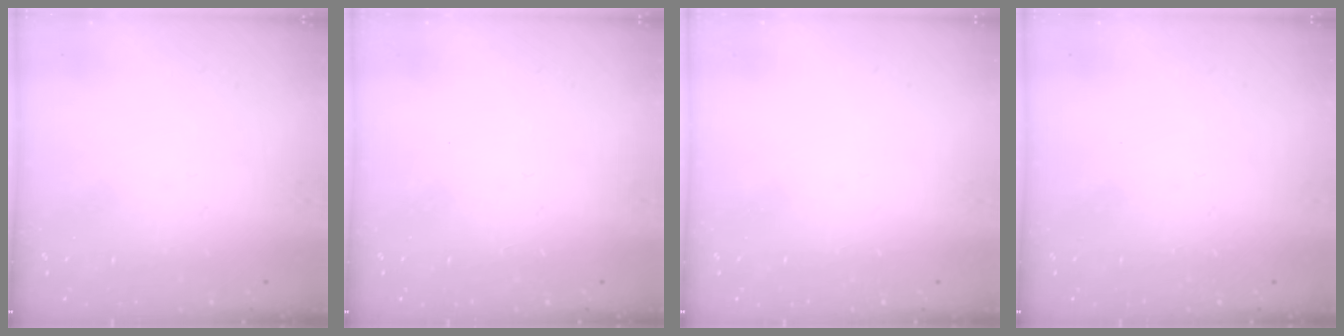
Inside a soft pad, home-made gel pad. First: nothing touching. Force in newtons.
{"total": 0.0}
{"total": 0.0}
{"total": 0.0}